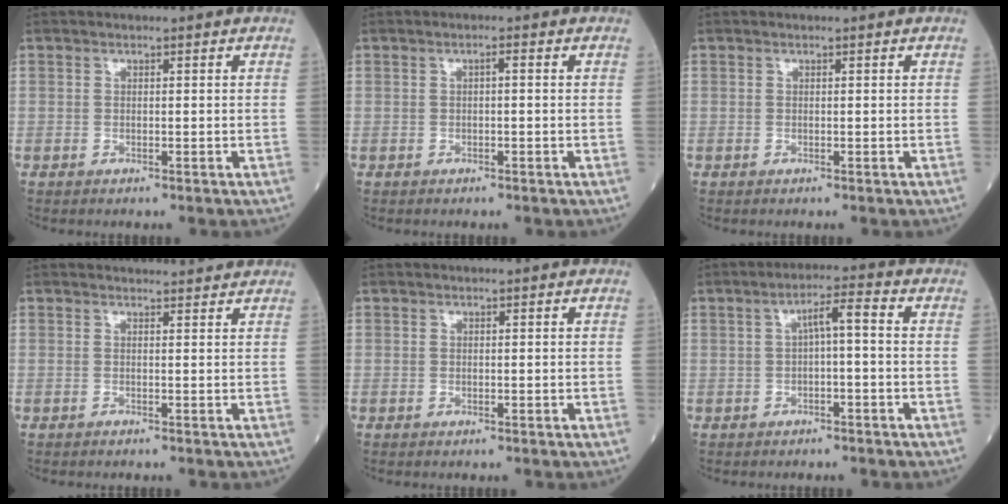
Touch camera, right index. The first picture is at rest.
{"total": 0.8, "force": [0.0, 0.1, 0.8], "torque": [-0.010, 0.003, 0.001]}
{"total": 0.0}
{"total": 3.5, "force": [3.3, 0.4, 0.8], "torque": [-0.024, 0.025, 0.030]}
{"total": 0.0}
{"total": 3.8, "force": [0.0, 0.6, 3.8], "torque": [-0.059, 0.017, -0.001]}